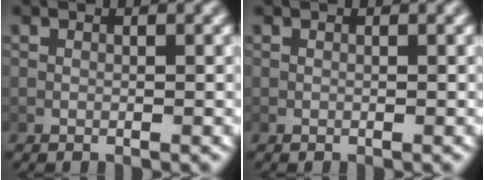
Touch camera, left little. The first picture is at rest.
{"total": 0.0}